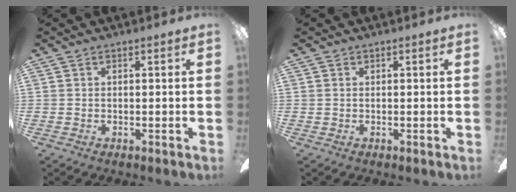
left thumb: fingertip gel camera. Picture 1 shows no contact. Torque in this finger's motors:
{"motor_torque": [-0.12, -0.13, -0.20, 0.17, -0.03]}